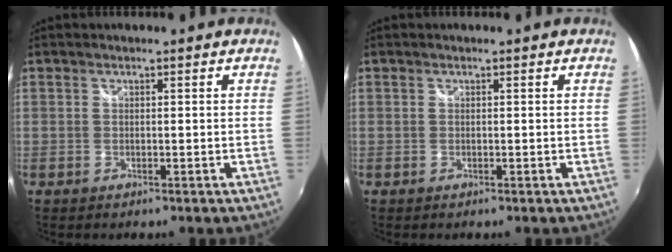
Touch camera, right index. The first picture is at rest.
{"total": 0.0}